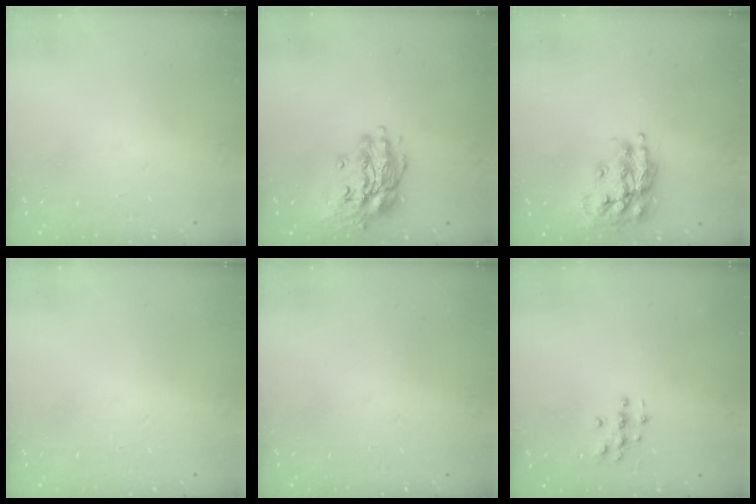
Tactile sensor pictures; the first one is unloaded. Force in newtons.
{"total": 15.0, "press": 14.7, "slide": 2.6}
{"total": 18.7, "press": 18.6, "slide": 1.6}
{"total": 0.0}
{"total": 0.0}
{"total": 3.0, "press": 3.0, "slide": 0.3}